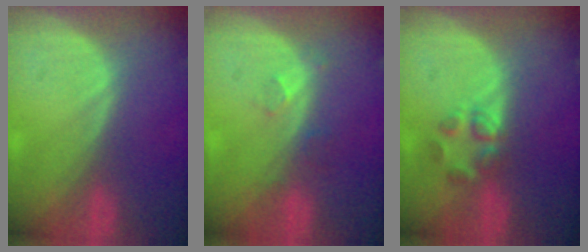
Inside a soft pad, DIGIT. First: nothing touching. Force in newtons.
{"total": 2.3, "press": 2.0, "slide": 1.1}
{"total": 3.5, "press": 3.4, "slide": 0.8}